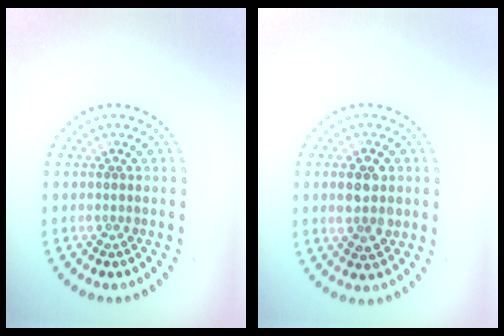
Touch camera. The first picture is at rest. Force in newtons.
{"total": 3.5, "press": 3.5, "slide": 0.1}